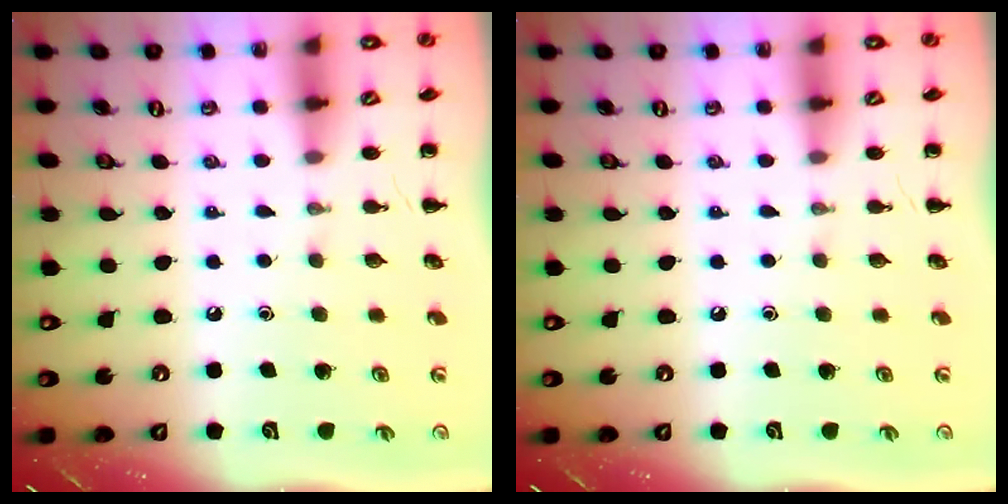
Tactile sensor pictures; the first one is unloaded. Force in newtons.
{"total": 0.0}